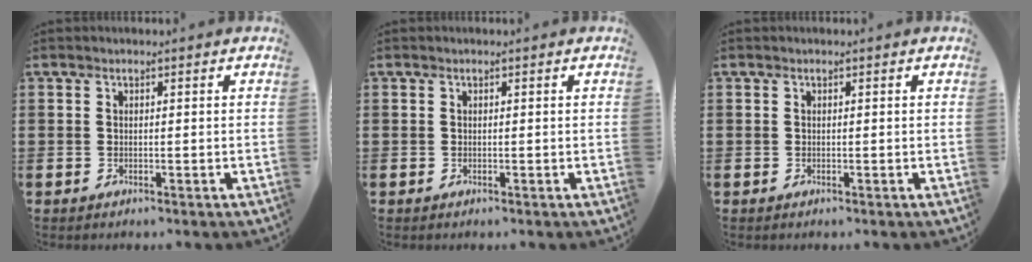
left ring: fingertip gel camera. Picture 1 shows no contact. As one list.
[{"total": 0.0}, {"total": 0.0}]